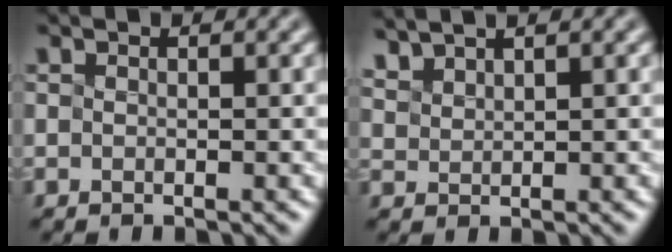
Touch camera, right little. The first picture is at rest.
{"total": 2.1, "force": [2.1, -0.2, -0.2], "torque": [-0.017, 0.016, 0.063]}